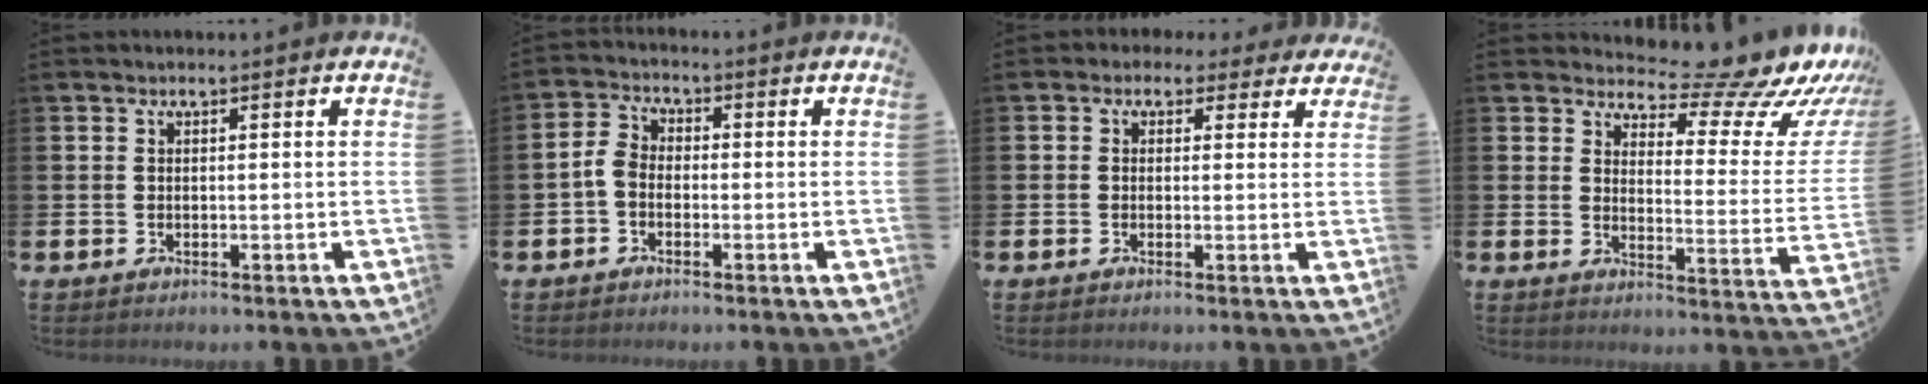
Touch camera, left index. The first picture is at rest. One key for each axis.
{"total": 3.3, "fx": -0.7, "fy": 2.4, "fz": 2.2, "tx": -0.041, "ty": 0.012, "tz": -0.013}
{"total": 1.7, "fx": 0.8, "fy": 1.5, "fz": 0.1, "tx": -0.012, "ty": 0.001, "tz": 0.009}
{"total": 10.4, "fx": 9.0, "fy": 3.5, "fz": 3.7, "tx": -0.062, "ty": -0.076, "tz": 0.150}